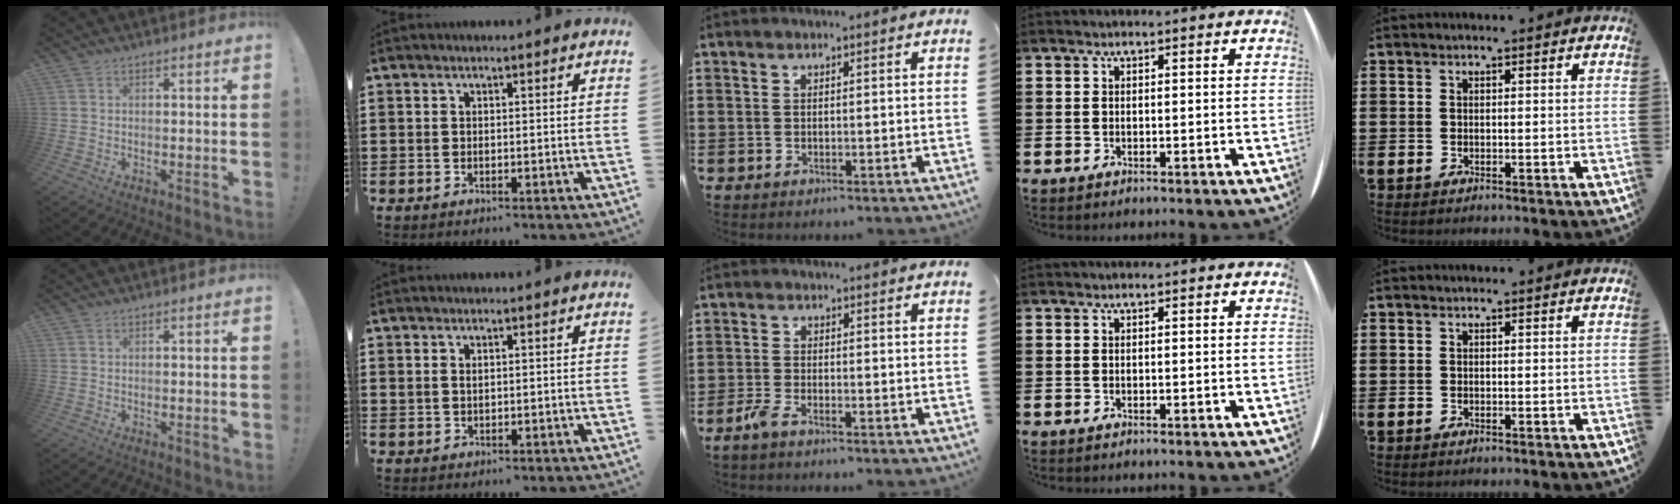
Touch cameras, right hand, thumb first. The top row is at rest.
{"index": {"total": 0.8, "force": [0.4, 0.5, 0.4], "torque": [-0.010, 0.003, 0.008]}, "middle": {"total": 2.3, "force": [-1.5, 0.4, 1.7], "torque": [-0.052, -0.008, -0.034]}}